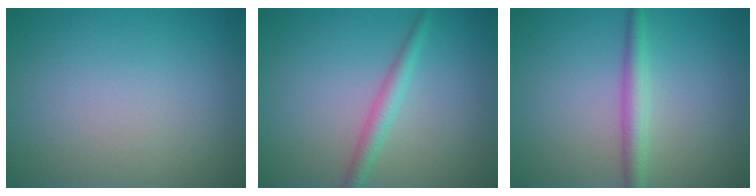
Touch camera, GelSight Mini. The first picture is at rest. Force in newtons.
{"total": 2.1, "press": 2.1, "slide": 0.0}
{"total": 2.5, "press": 2.5, "slide": 0.0}